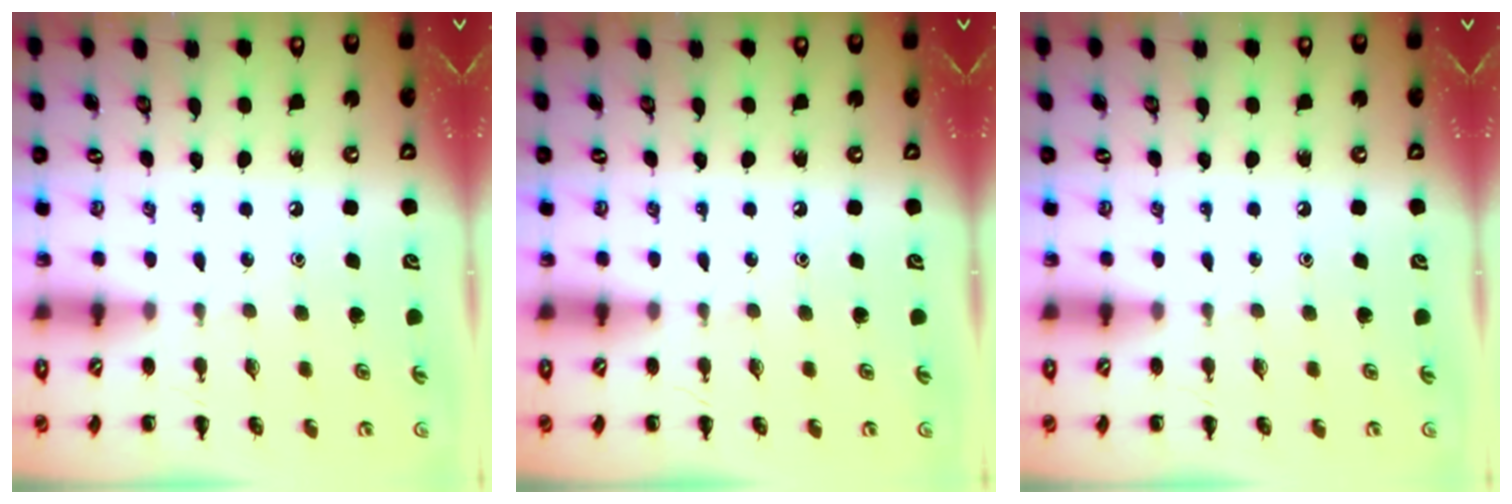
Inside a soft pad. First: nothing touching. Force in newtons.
{"total": 0.0}
{"total": 0.0}